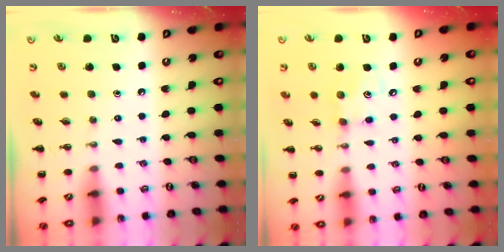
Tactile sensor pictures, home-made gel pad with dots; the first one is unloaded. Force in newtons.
{"total": 4.6, "press": 4.6, "slide": 0.5}